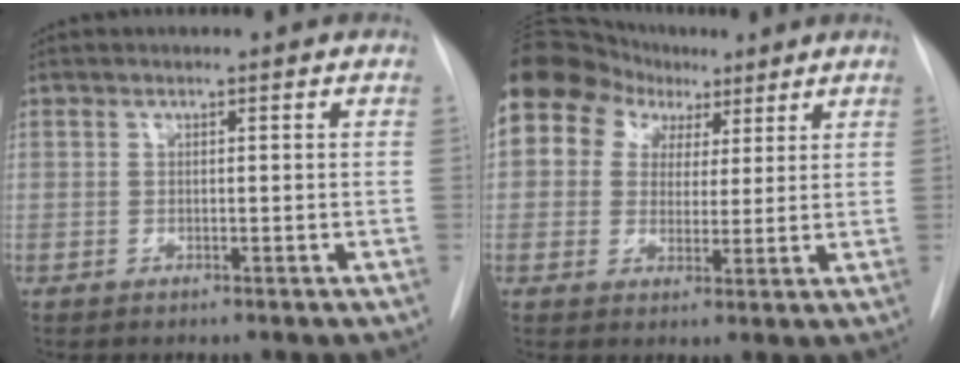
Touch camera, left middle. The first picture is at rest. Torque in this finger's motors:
{"motor_torque": [1.65, -0.49, 1.05, 0.21]}